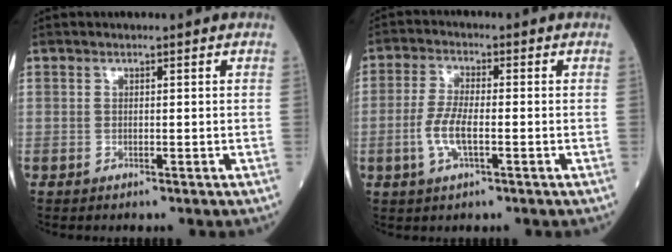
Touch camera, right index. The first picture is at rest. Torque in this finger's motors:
{"motor_torque": [0.29, -0.14, 0.38, 0.12]}